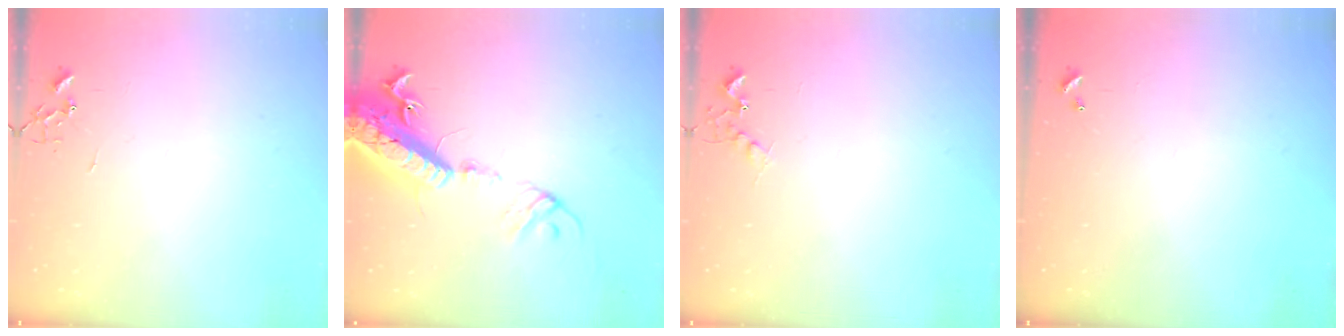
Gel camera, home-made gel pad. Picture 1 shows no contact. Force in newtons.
{"total": 22.7, "press": 22.1, "slide": 4.9}
{"total": 4.8, "press": 4.7, "slide": 0.8}
{"total": 0.0}